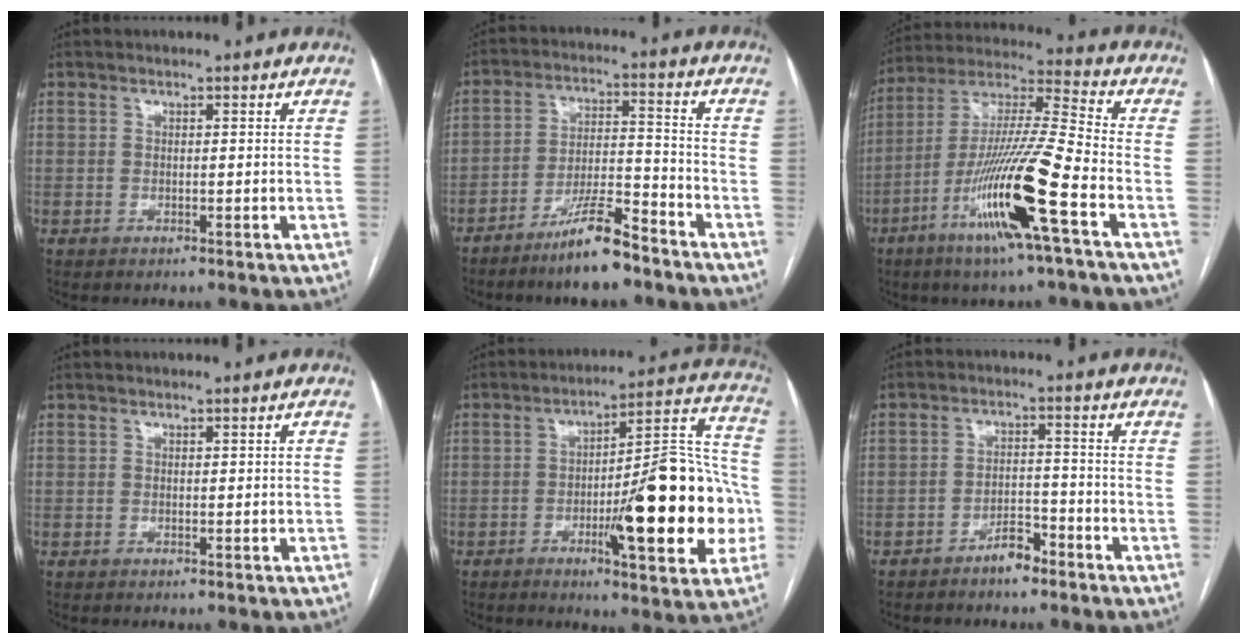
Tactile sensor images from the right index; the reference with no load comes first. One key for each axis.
{"total": 9.8, "fx": -7.6, "fy": 1.0, "fz": 6.2, "tx": -0.110, "ty": -0.009, "tz": -0.137}
{"total": 17.9, "fx": -7.7, "fy": -0.5, "fz": 16.2, "tx": -0.328, "ty": -0.020, "tz": -0.146}
{"total": 0.5, "fx": 0.1, "fy": 0.2, "fz": 0.5, "tx": -0.005, "ty": 0.004, "tz": 0.003}
{"total": 21.5, "fx": -5.0, "fy": 3.6, "fz": 20.6, "tx": -0.250, "ty": 0.024, "tz": -0.065}
{"total": 4.1, "fx": -3.2, "fy": 1.3, "fz": 2.1, "tx": -0.036, "ty": 0.005, "tz": -0.058}